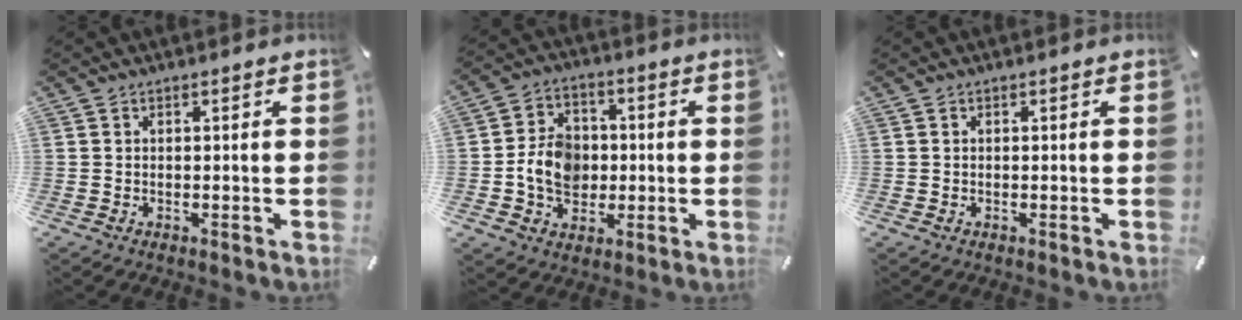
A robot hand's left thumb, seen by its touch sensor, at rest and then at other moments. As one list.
[{"total": 9.3, "force": [-1.0, 7.8, 4.8], "torque": [-0.098, 0.014, -0.018]}, {"total": 0.0}]